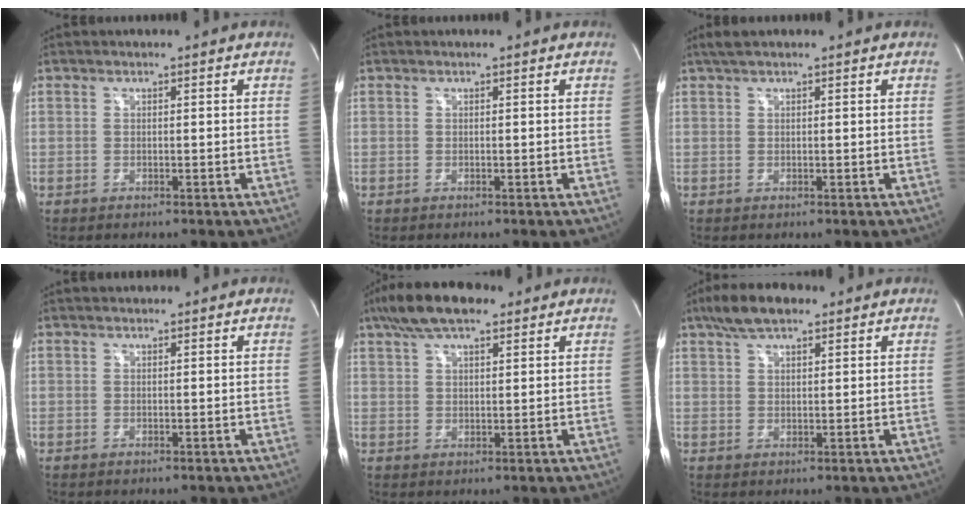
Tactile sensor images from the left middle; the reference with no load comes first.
{"total": 0.0}
{"total": 2.3, "force": [1.8, 0.4, 1.4], "torque": [-0.029, 0.022, 0.033]}
{"total": 0.6, "force": [0.6, 0.2, 0.0], "torque": [-0.009, 0.013, 0.012]}
{"total": 9.4, "force": [6.6, 3.0, 6.1], "torque": [-0.116, 0.026, 0.113]}
{"total": 6.8, "force": [4.8, 2.4, 4.2], "torque": [-0.085, 0.022, 0.085]}